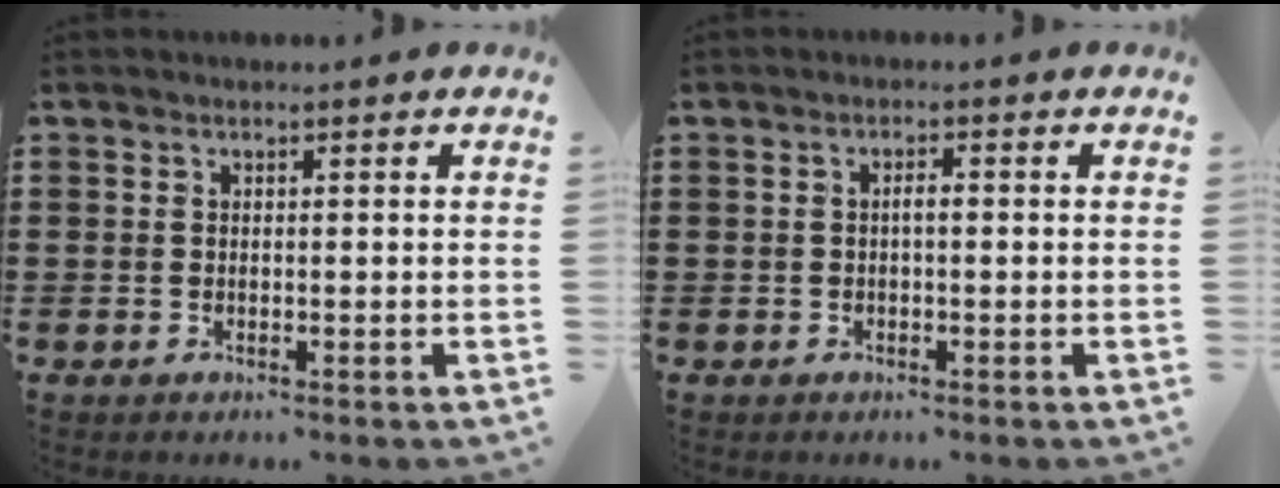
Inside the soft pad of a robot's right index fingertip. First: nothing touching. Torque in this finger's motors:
{"motor_torque": [0.32, -0.19, 0.05, 0.05]}